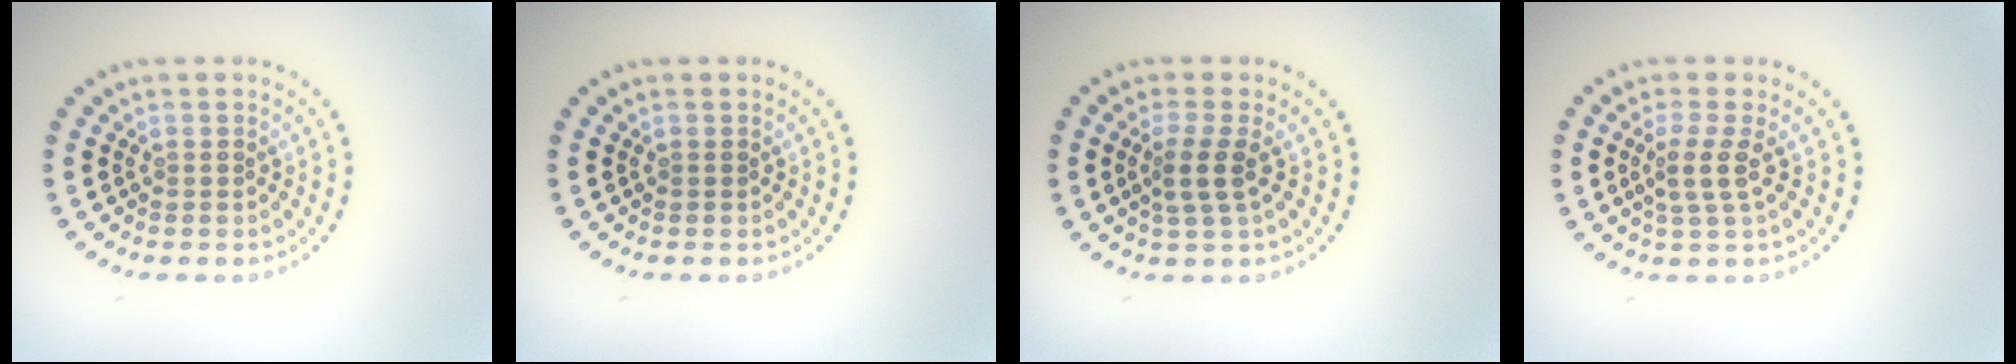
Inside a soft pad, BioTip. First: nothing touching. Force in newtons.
{"total": 0.0}
{"total": 2.3, "press": 1.9, "slide": 1.4}
{"total": 2.3, "press": 1.7, "slide": 1.5}